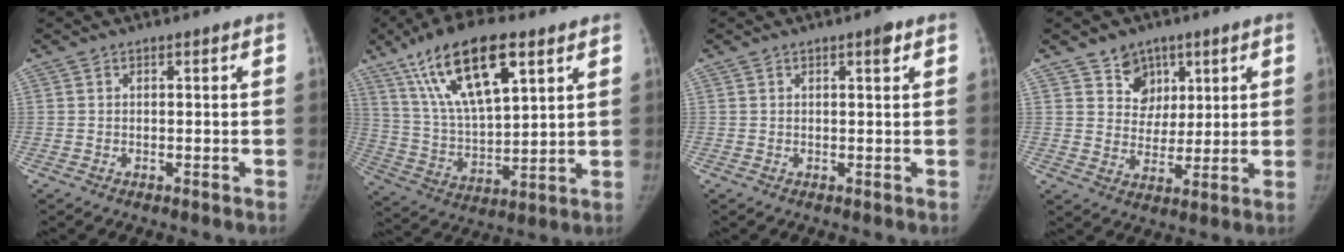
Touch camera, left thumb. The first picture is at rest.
{"total": 19.3, "force": [10.2, 7.5, 14.6], "torque": [-0.243, -0.026, 0.191]}
{"total": 1.6, "force": [0.9, 0.4, 1.3], "torque": [-0.017, -0.002, 0.012]}
{"total": 7.4, "force": [4.3, 5.9, 1.2], "torque": [0.017, -0.027, 0.077]}